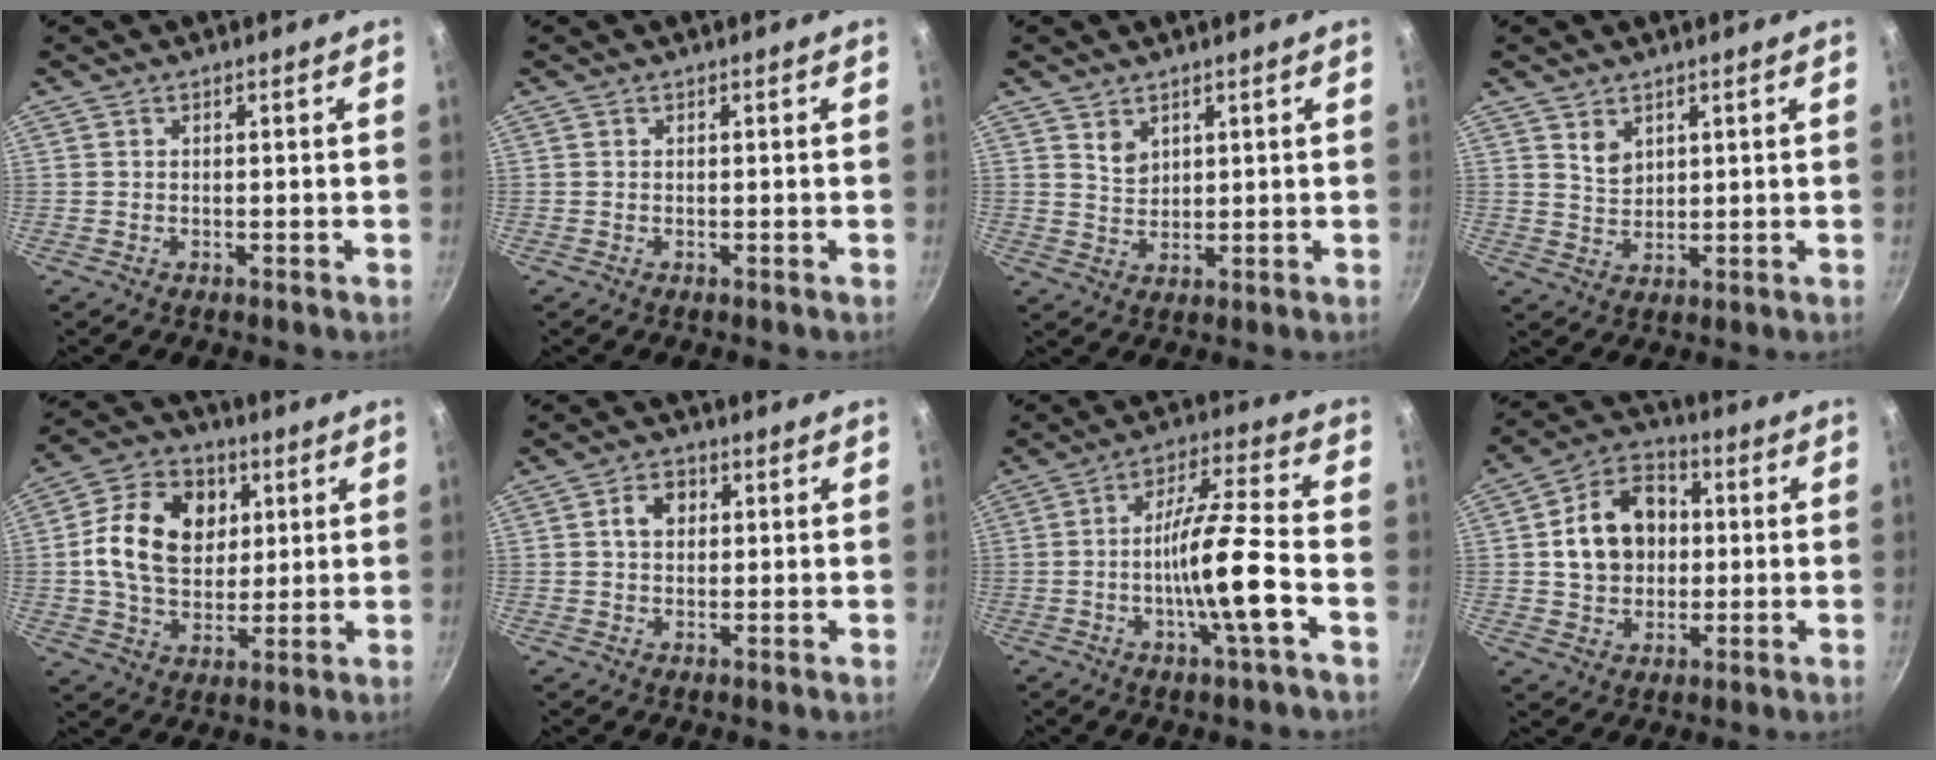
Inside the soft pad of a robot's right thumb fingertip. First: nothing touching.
{"total": 0.0}
{"total": 3.3, "force": [1.9, 2.4, 1.4], "torque": [-0.012, -0.013, 0.038]}
{"total": 3.5, "force": [2.0, 2.5, 1.6], "torque": [-0.017, -0.015, 0.041]}
{"total": 16.3, "force": [3.3, 12.2, 10.2], "torque": [-0.153, 0.004, 0.048]}
{"total": 4.5, "force": [0.9, 3.4, 2.8], "torque": [-0.028, 0.008, 0.010]}
{"total": 13.3, "force": [-4.0, 1.3, 12.7], "torque": [-0.214, 0.029, -0.076]}
{"total": 13.6, "force": [1.2, 10.7, 8.3], "torque": [-0.115, 0.025, 0.014]}